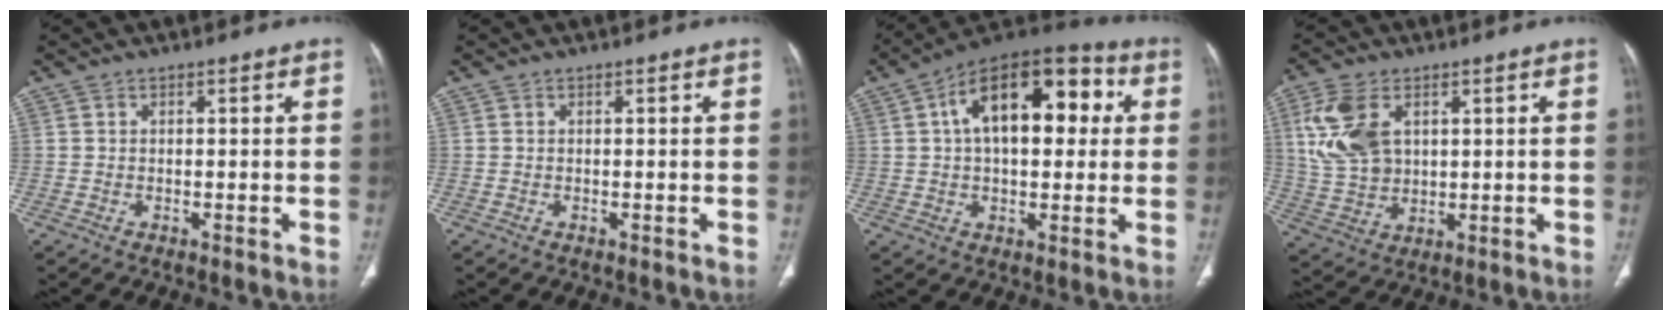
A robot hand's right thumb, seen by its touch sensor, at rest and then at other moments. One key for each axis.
{"total": 0.0}
{"total": 19.7, "fx": 4.4, "fy": 10.6, "fz": 16.0, "tx": -0.214, "ty": 0.032, "tz": 0.056}
{"total": 11.6, "fx": 3.6, "fy": 7.6, "fz": 8.0, "tx": -0.162, "ty": -0.004, "tz": 0.082}